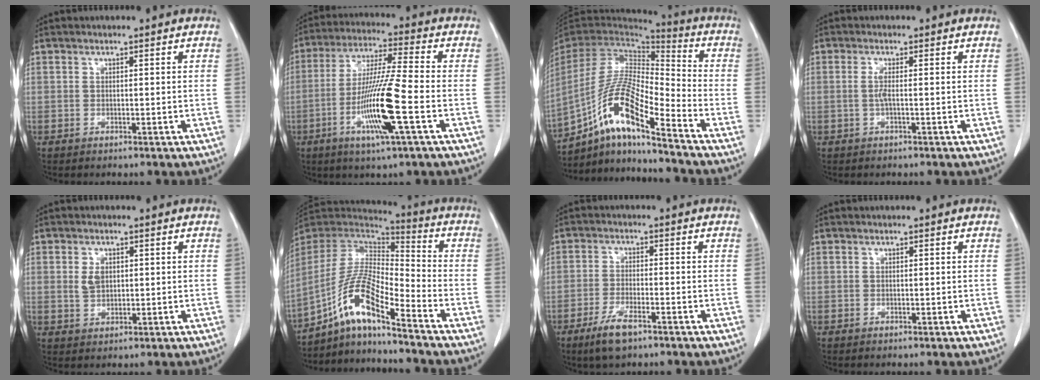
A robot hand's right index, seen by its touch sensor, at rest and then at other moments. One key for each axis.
{"total": 13.0, "fx": -4.0, "fy": -0.2, "fz": 12.4, "tx": -0.243, "ty": -0.013, "tz": -0.079}
{"total": 15.9, "fx": -9.6, "fy": 2.1, "fz": 12.5, "tx": -0.258, "ty": 0.000, "tz": -0.177}
{"total": 1.5, "fx": 0.0, "fy": -0.1, "fz": 1.5, "tx": -0.032, "ty": 0.001, "tz": -0.001}
{"total": 2.8, "fx": 0.6, "fy": 1.9, "fz": 2.0, "tx": -0.039, "ty": 0.002, "tz": 0.015}
{"total": 12.8, "fx": -8.2, "fy": 1.5, "fz": 9.8, "tx": -0.206, "ty": 0.009, "tz": -0.155}
{"total": 5.5, "fx": -3.7, "fy": 1.3, "fz": 3.9, "tx": -0.086, "ty": -0.008, "tz": -0.066}
{"total": 0.0}